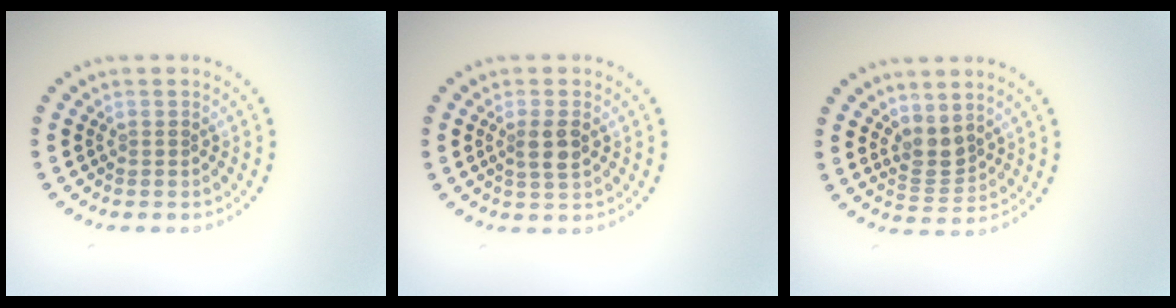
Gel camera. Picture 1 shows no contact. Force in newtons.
{"total": 2.1, "press": 1.9, "slide": 0.8}
{"total": 2.3, "press": 1.9, "slide": 1.3}